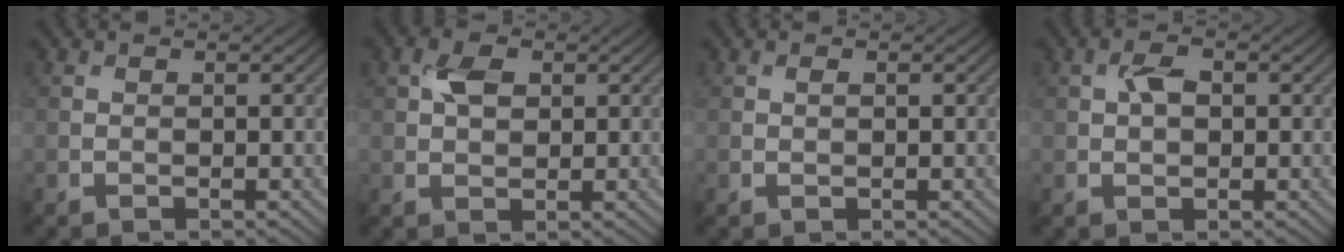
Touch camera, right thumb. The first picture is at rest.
{"total": 3.4, "force": [1.1, 2.2, 2.4], "torque": [-0.052, 0.005, 0.019]}
{"total": 0.7, "force": [0.3, 0.3, 0.6], "torque": [-0.012, 0.000, 0.004]}
{"total": 2.7, "force": [0.6, 1.6, 2.1], "torque": [-0.043, 0.004, 0.008]}